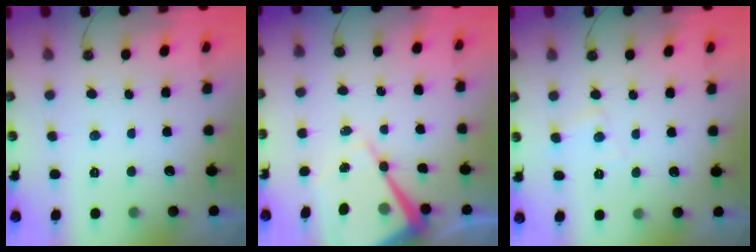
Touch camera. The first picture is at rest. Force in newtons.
{"total": 12.4, "press": 12.3, "slide": 1.2}
{"total": 5.0, "press": 4.9, "slide": 0.7}